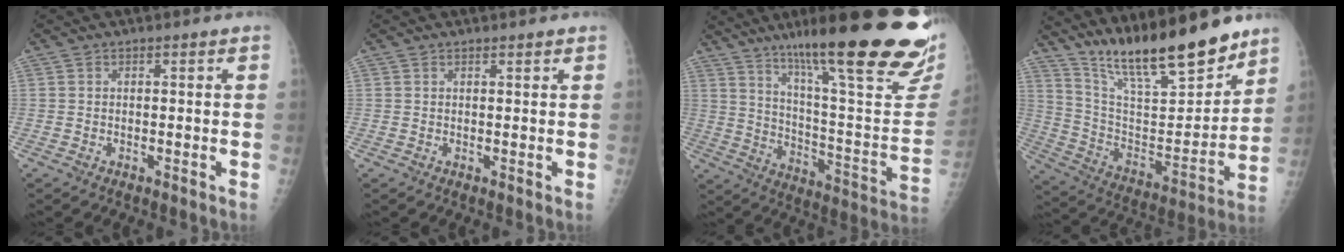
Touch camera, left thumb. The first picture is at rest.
{"total": 0.8, "force": [0.7, 0.2, 0.5], "torque": [-0.006, -0.003, 0.010]}
{"total": 32.7, "force": [21.4, 5.8, 24.1], "torque": [-0.292, -0.077, 0.313]}
{"total": 21.4, "force": [17.3, 4.7, 11.7], "torque": [-0.161, -0.100, 0.304]}